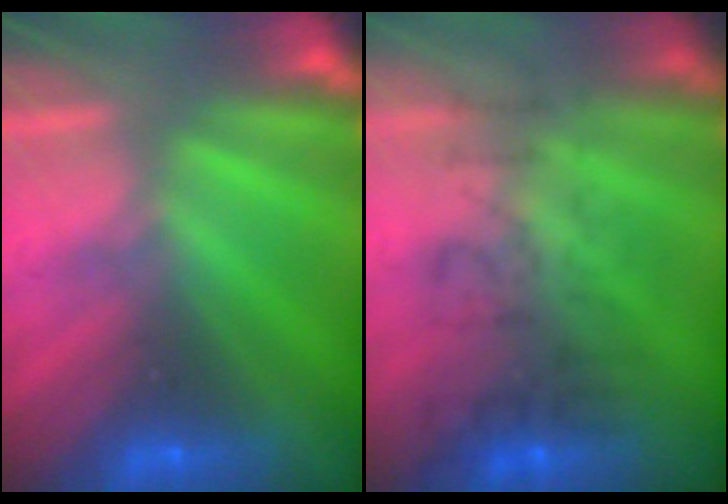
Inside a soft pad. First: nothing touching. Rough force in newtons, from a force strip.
{"total": 4.9}